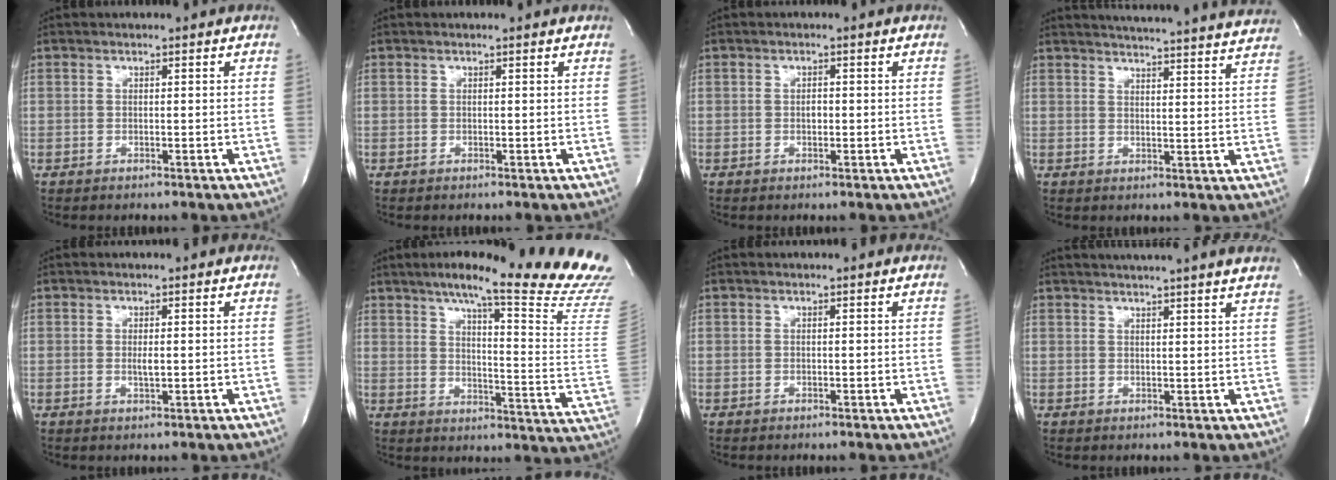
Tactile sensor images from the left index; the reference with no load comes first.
{"total": 0.7, "force": [0.7, 0.0, 0.1], "torque": [-0.008, -0.002, 0.004]}
{"total": 1.0, "force": [-0.1, 0.6, 0.8], "torque": [-0.014, 0.000, -0.002]}
{"total": 23.5, "force": [22.4, 0.4, 6.9], "torque": [-0.103, -0.053, 0.264]}
{"total": 1.2, "force": [0.0, 0.2, 1.2], "torque": [-0.025, -0.004, 0.001]}
{"total": 26.8, "force": [22.6, -1.1, 14.5], "torque": [-0.179, -0.097, 0.278]}
{"total": 0.0}
{"total": 10.3, "force": [9.2, -0.8, 4.4], "torque": [-0.066, 0.012, 0.100]}